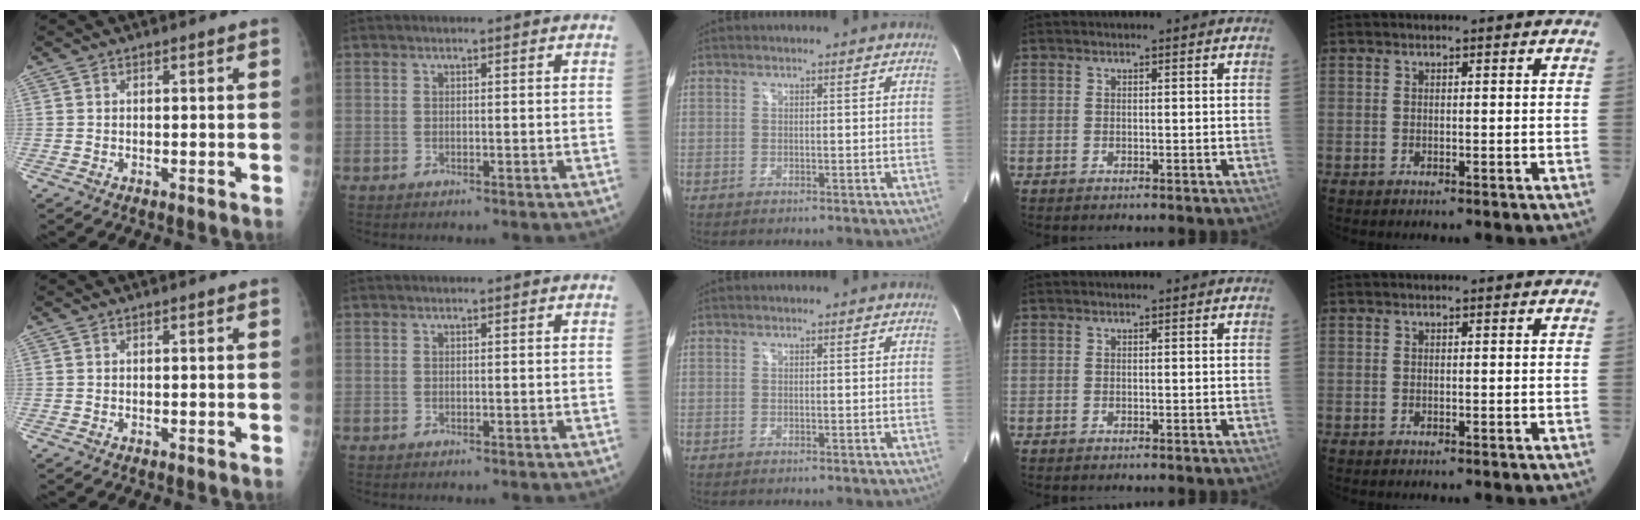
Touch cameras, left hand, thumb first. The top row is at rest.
{}